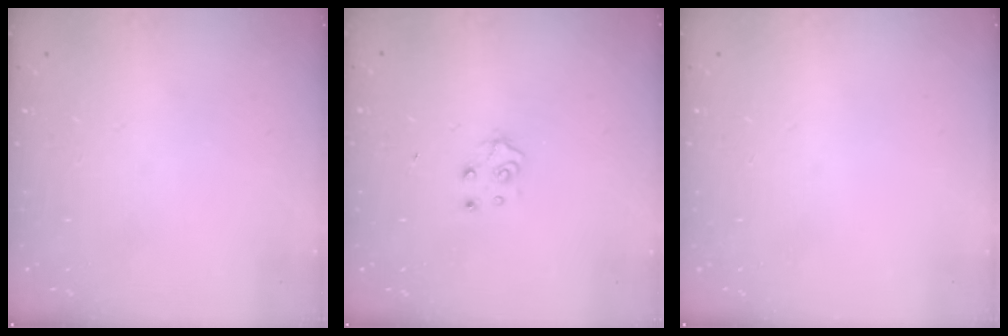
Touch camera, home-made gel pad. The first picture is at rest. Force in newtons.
{"total": 5.1, "press": 5.1, "slide": 0.5}
{"total": 0.0}